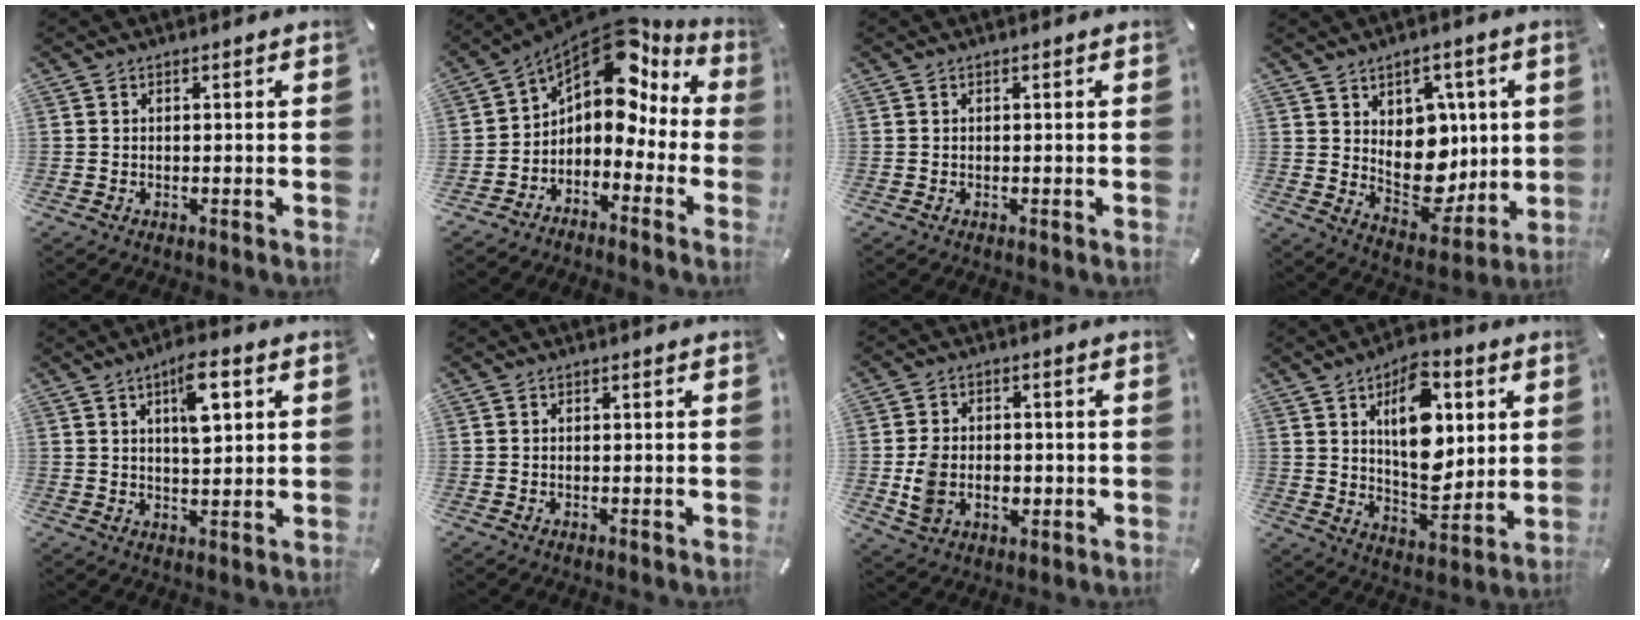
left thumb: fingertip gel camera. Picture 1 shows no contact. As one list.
[{"total": 12.1, "force": [6.9, 6.4, 7.6], "torque": [-0.135, -0.066, 0.113]}, {"total": 0.0}, {"total": 11.9, "force": [2.9, 9.9, 6.0], "torque": [-0.066, -0.037, 0.065]}, {"total": 8.6, "force": [3.6, 3.4, 7.0], "torque": [-0.096, -0.013, 0.052]}, {"total": 0.0}, {"total": 8.4, "force": [-1.5, 6.5, 5.1], "torque": [-0.100, 0.003, -0.027]}, {"total": 15.6, "force": [5.2, 9.1, 11.6], "torque": [-0.172, -0.019, 0.084]}]